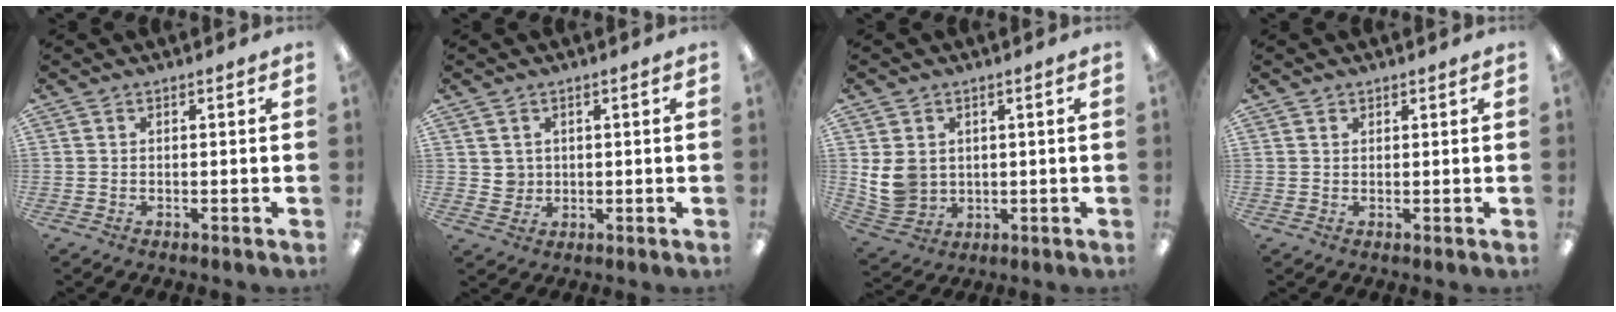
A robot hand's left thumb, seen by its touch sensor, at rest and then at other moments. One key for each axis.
{"total": 3.2, "fx": 1.2, "fy": 3.0, "fz": 0.0, "tx": 0.000, "ty": 0.002, "tz": 0.021}
{"total": 8.1, "fx": 1.2, "fy": 7.2, "fz": 3.6, "tx": -0.087, "ty": 0.003, "tz": 0.026}
{"total": 0.9, "fx": 0.8, "fy": 0.5, "fz": -0.1, "tx": 0.001, "ty": 0.001, "tz": 0.015}